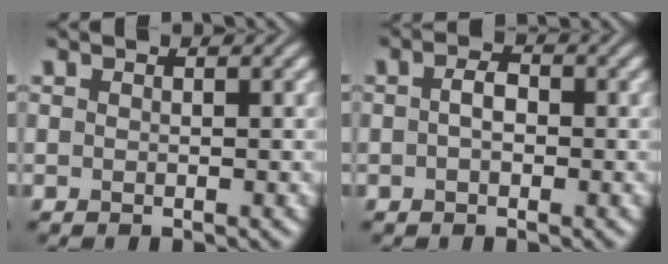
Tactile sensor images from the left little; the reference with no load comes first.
{"total": 2.0, "force": [0.0, 1.2, 1.5], "torque": [-0.029, 0.004, -0.005]}